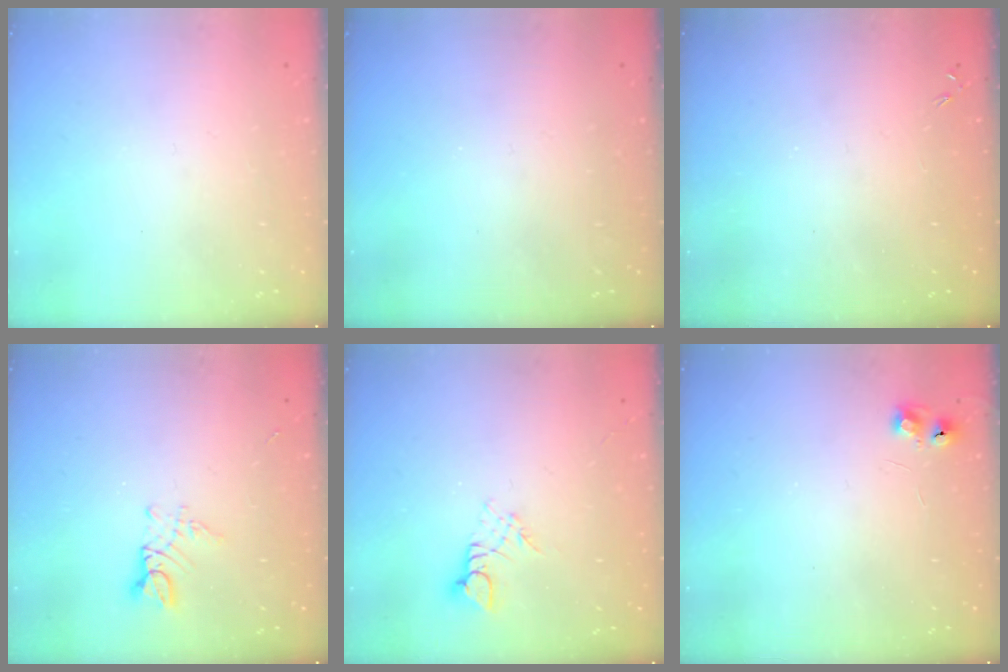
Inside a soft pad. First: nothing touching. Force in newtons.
{"total": 0.0}
{"total": 0.0}
{"total": 3.3, "press": 3.3, "slide": 0.2}
{"total": 2.8, "press": 2.8, "slide": 0.3}
{"total": 6.2, "press": 6.1, "slide": 1.0}